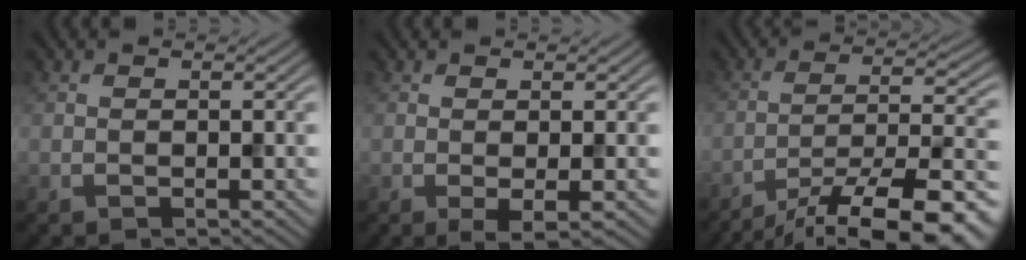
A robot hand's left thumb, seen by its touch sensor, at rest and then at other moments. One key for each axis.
{"total": 1.7, "fx": -0.2, "fy": 0.2, "fz": 1.7, "tx": -0.033, "ty": -0.005, "tz": -0.006}
{"total": 16.5, "fx": -13.0, "fy": 3.5, "fz": 9.7, "tx": -0.141, "ty": -0.011, "tz": -0.187}